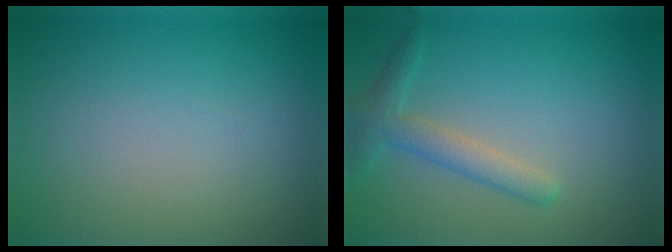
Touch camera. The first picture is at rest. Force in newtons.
{"total": 2.6, "press": 2.6, "slide": 0.1}